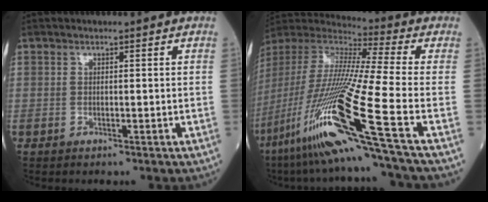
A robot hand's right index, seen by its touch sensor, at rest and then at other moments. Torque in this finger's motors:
{"motor_torque": [2.14, 0.00, 1.05, 0.21]}